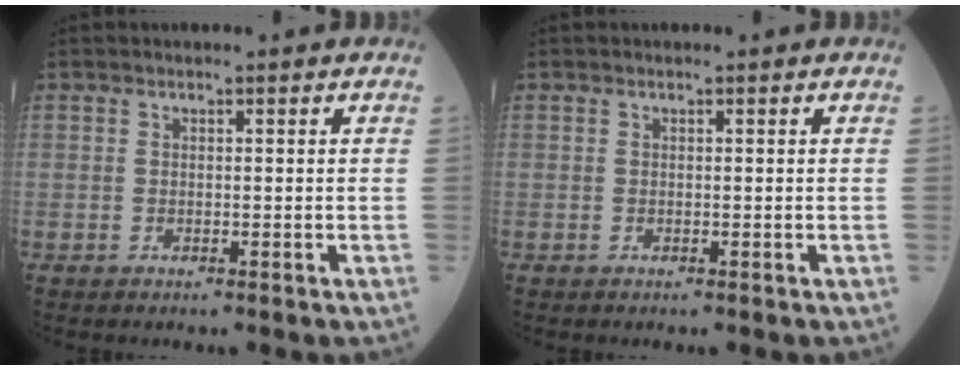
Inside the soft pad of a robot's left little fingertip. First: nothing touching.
{"total": 0.0}